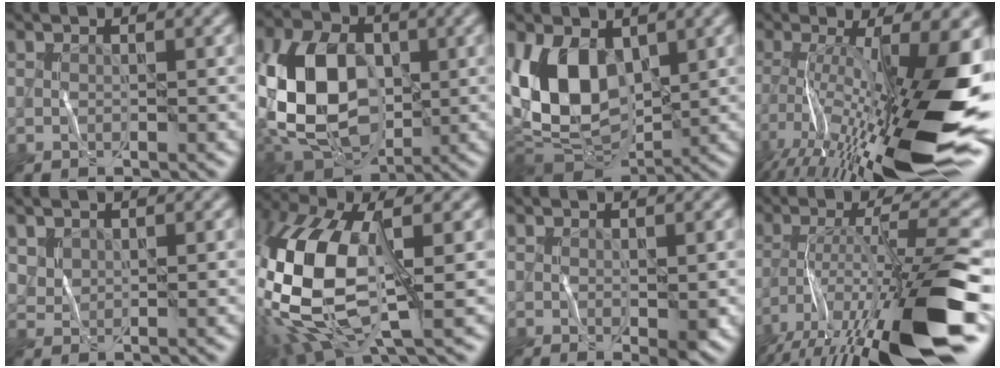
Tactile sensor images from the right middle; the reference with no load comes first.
{"total": 12.4, "force": [-0.4, 8.8, 8.7], "torque": [-0.197, -0.007, -0.004]}
{"total": 8.8, "force": [0.7, 5.3, 7.0], "torque": [-0.150, 0.001, 0.009]}
{"total": 15.9, "force": [-5.3, 3.7, 14.5], "torque": [-0.247, -0.008, -0.081]}
{"total": 0.8, "force": [0.7, 0.4, 0.0], "torque": [-0.009, 0.001, 0.027]}
{"total": 14.5, "force": [-1.0, 7.3, 12.5], "torque": [-0.306, -0.005, -0.012]}
{"total": 1.2, "force": [-0.2, -0.2, 1.2], "torque": [-0.020, -0.001, 0.006]}
{"total": 14.4, "force": [-8.5, 2.1, 11.4], "torque": [-0.205, 0.009, -0.133]}